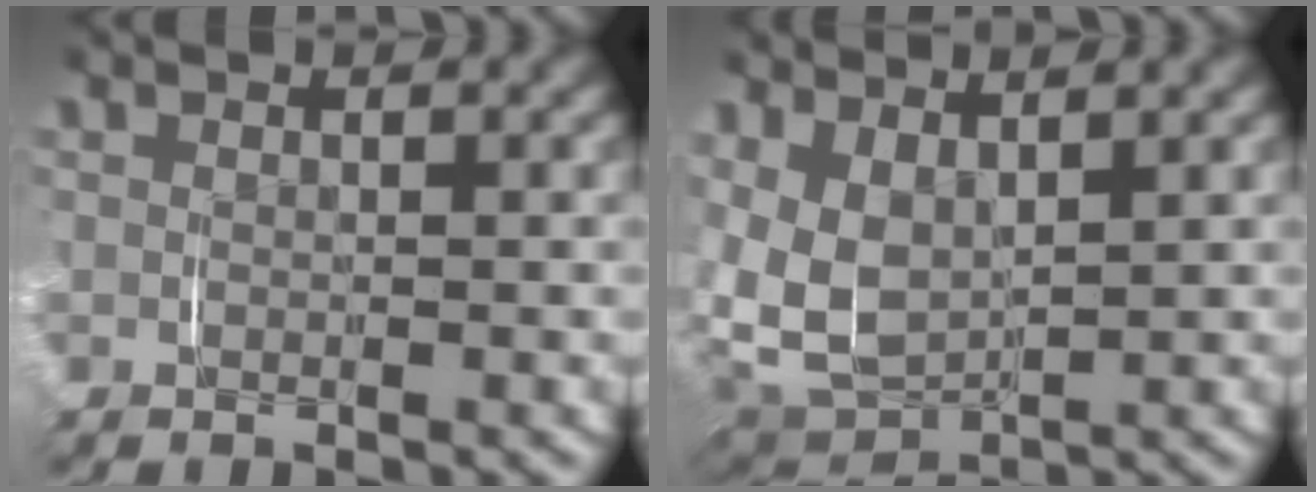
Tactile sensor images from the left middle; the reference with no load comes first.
{"total": 10.2, "force": [0.6, 8.7, 5.2], "torque": [-0.175, -0.037, 0.015]}